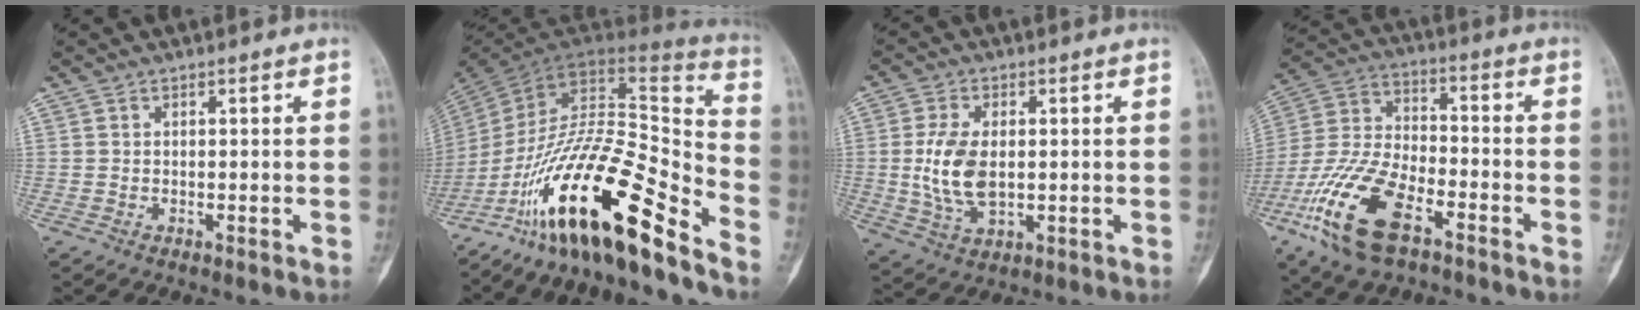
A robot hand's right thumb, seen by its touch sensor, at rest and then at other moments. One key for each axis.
{"total": 27.2, "fx": -17.9, "fy": 6.5, "fz": 19.5, "tx": -0.322, "ty": 0.082, "tz": -0.304}
{"total": 10.0, "fx": 0.2, "fy": 5.6, "fz": 8.3, "tx": -0.168, "ty": -0.007, "tz": 0.010}
{"total": 18.2, "fx": -9.3, "fy": 8.4, "fz": 13.2, "tx": -0.274, "ty": 0.037, "tz": -0.179}